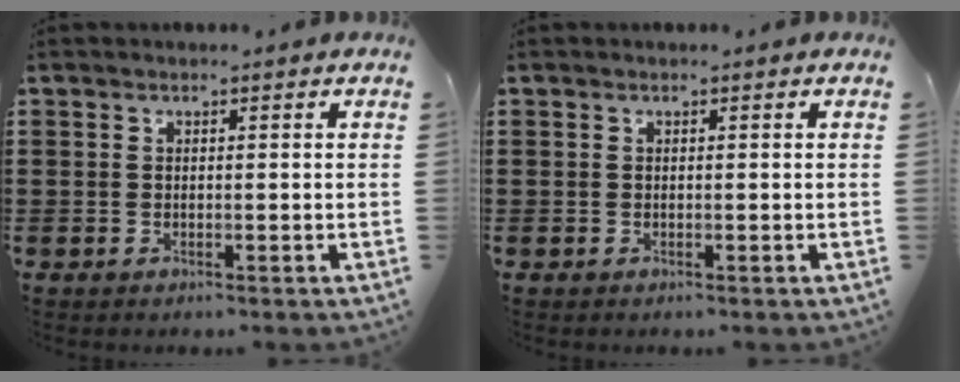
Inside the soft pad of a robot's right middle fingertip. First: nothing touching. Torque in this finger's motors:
{"motor_torque": [-0.11, -0.10, 0.00, 0.00]}